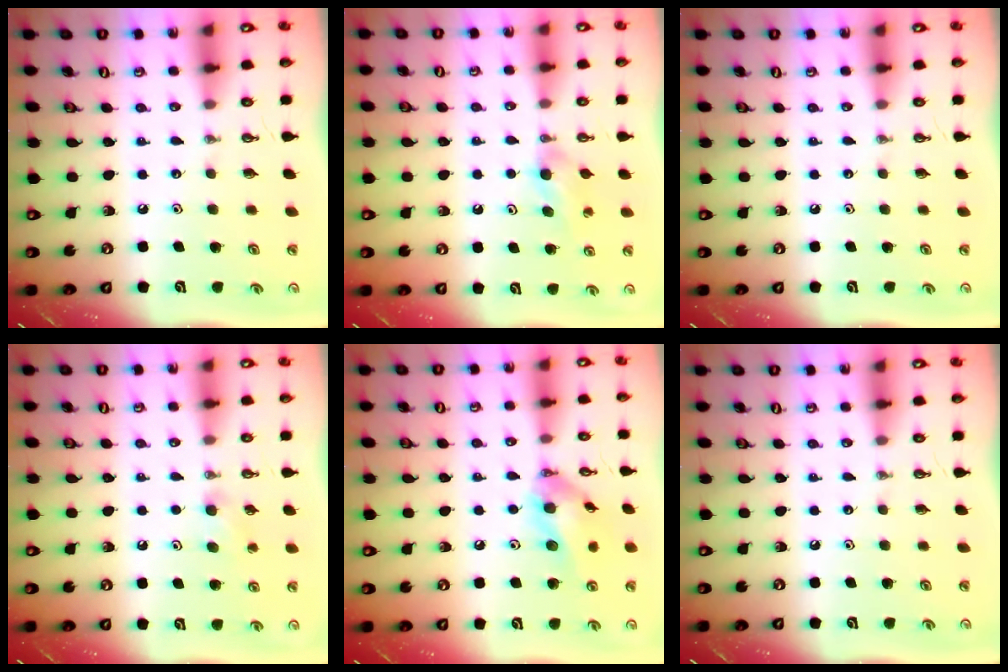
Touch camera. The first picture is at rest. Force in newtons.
{"total": 4.7, "press": 4.7, "slide": 0.2}
{"total": 0.0}
{"total": 6.9, "press": 1.9, "slide": 6.7}
{"total": 12.8, "press": 12.6, "slide": 2.1}
{"total": 0.0}